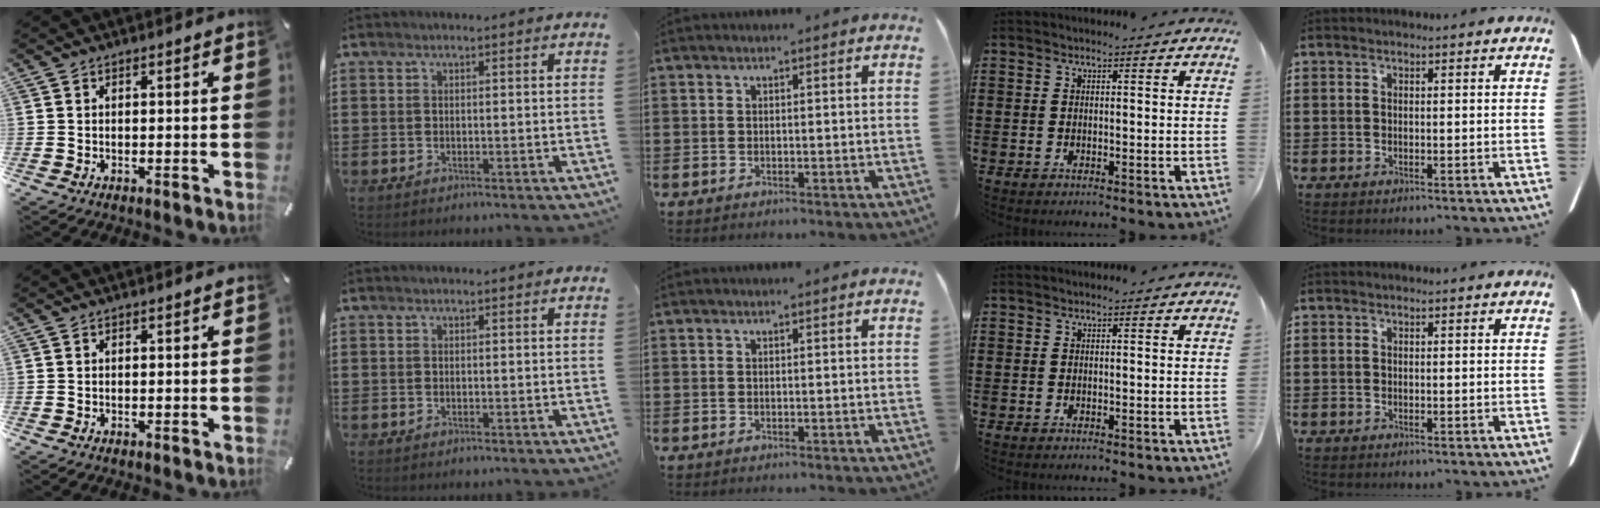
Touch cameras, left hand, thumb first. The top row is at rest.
{}